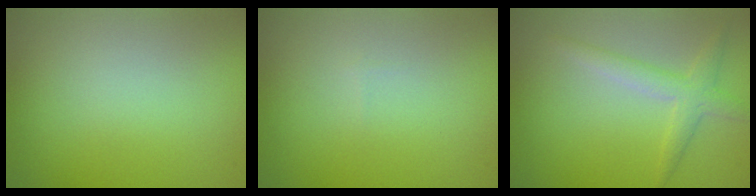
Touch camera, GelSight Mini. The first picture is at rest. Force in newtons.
{"total": 0.0}
{"total": 2.5, "press": 2.5, "slide": 0.1}